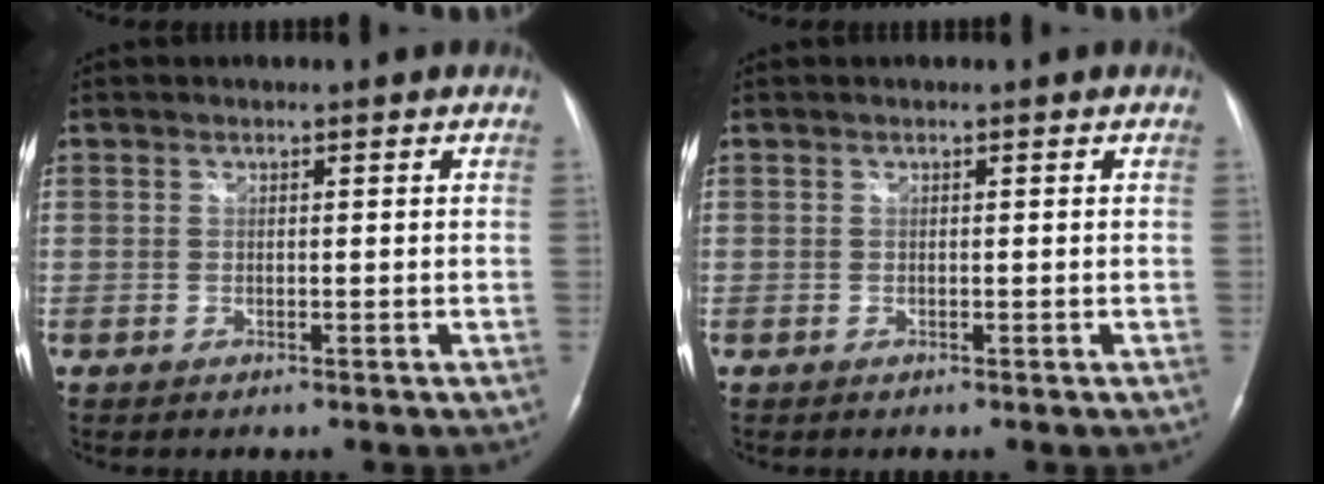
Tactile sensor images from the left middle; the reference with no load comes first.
{"total": 0.0}